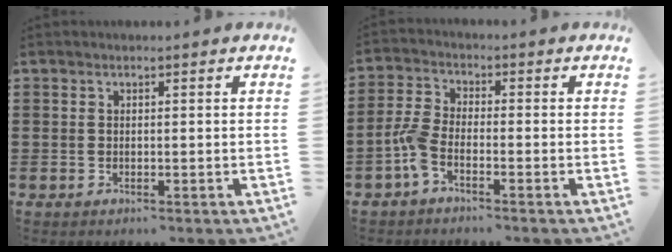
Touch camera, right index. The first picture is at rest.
{"total": 4.1, "force": [-2.2, 1.5, 3.2], "torque": [-0.083, -0.002, -0.046]}